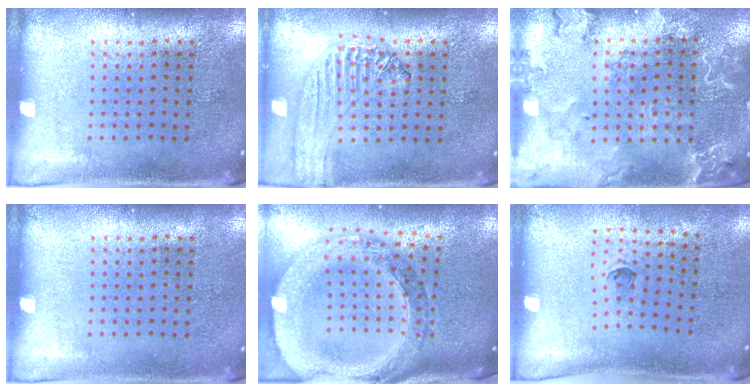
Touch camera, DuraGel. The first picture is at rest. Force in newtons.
{"total": 1.3, "press": 1.3, "slide": 0.3}
{"total": 2.5, "press": 2.4, "slide": 0.8}
{"total": 0.0}
{"total": 2.7, "press": 2.4, "slide": 1.4}
{"total": 0.5, "press": 0.3, "slide": 0.4}